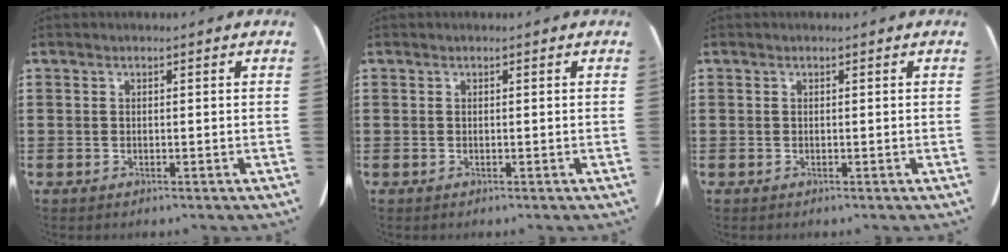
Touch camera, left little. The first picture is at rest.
{"total": 0.0}
{"total": 0.0}